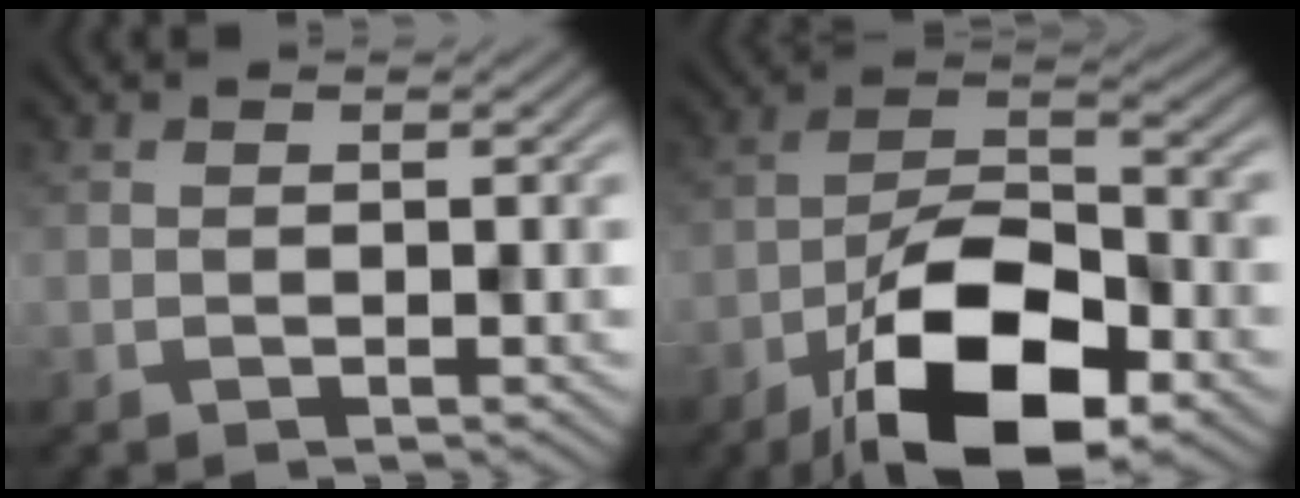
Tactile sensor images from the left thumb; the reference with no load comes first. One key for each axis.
{"total": 13.6, "fx": -7.4, "fy": 5.5, "fz": 10.0, "tx": -0.179, "ty": -0.003, "tz": -0.147}